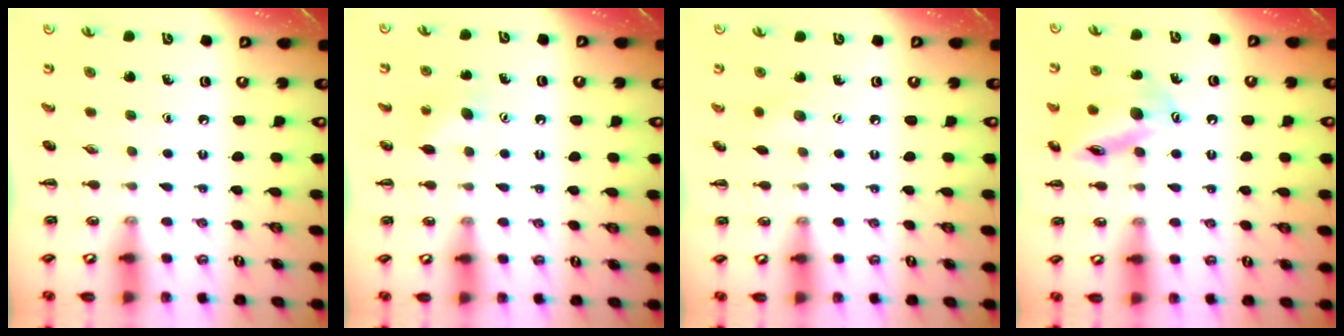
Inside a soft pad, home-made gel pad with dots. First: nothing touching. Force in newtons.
{"total": 3.4, "press": 3.3, "slide": 0.7}
{"total": 5.5, "press": 5.4, "slide": 1.1}
{"total": 15.1, "press": 15.0, "slide": 1.9}